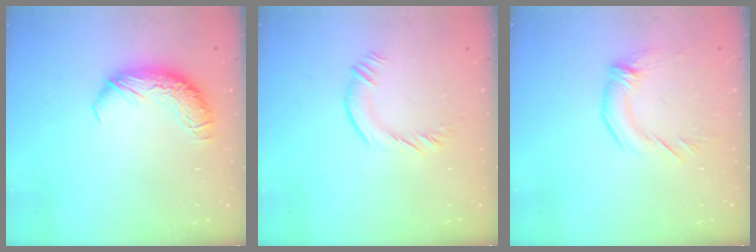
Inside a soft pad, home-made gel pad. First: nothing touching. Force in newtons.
{"total": 2.5, "press": 2.3, "slide": 0.9}
{"total": 1.4, "press": 0.2, "slide": 1.4}